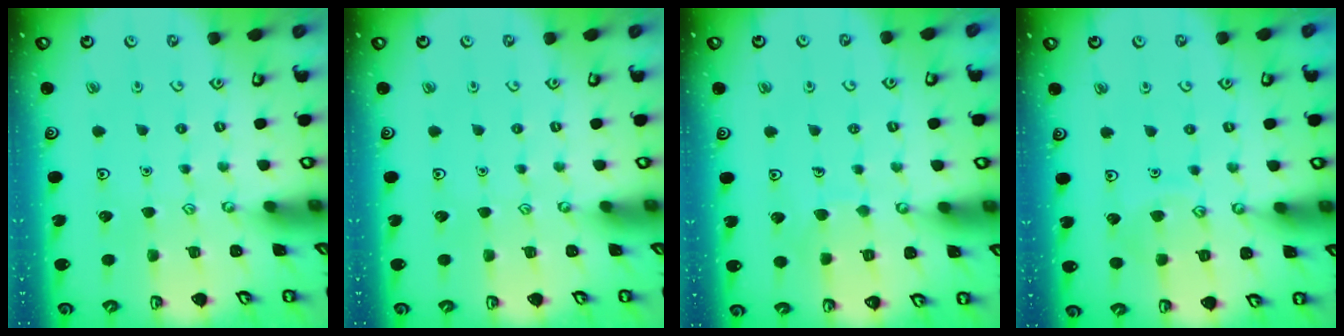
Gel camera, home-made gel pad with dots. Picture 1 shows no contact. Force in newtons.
{"total": 0.0}
{"total": 4.9, "press": 4.8, "slide": 0.3}
{"total": 7.1, "press": 7.1, "slide": 0.6}